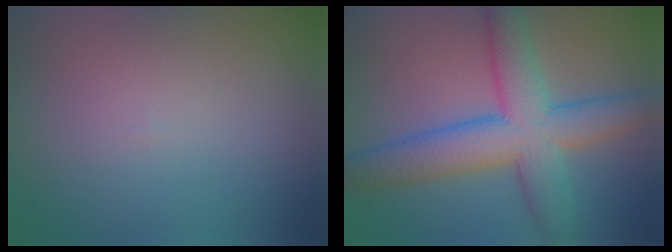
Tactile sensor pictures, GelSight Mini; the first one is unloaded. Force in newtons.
{"total": 8.2, "press": 8.2, "slide": 0.2}